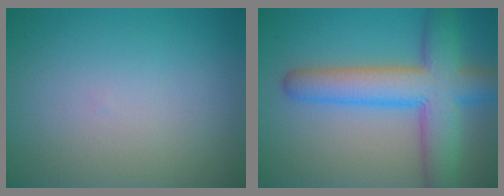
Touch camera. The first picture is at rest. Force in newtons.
{"total": 8.5, "press": 8.4, "slide": 0.4}